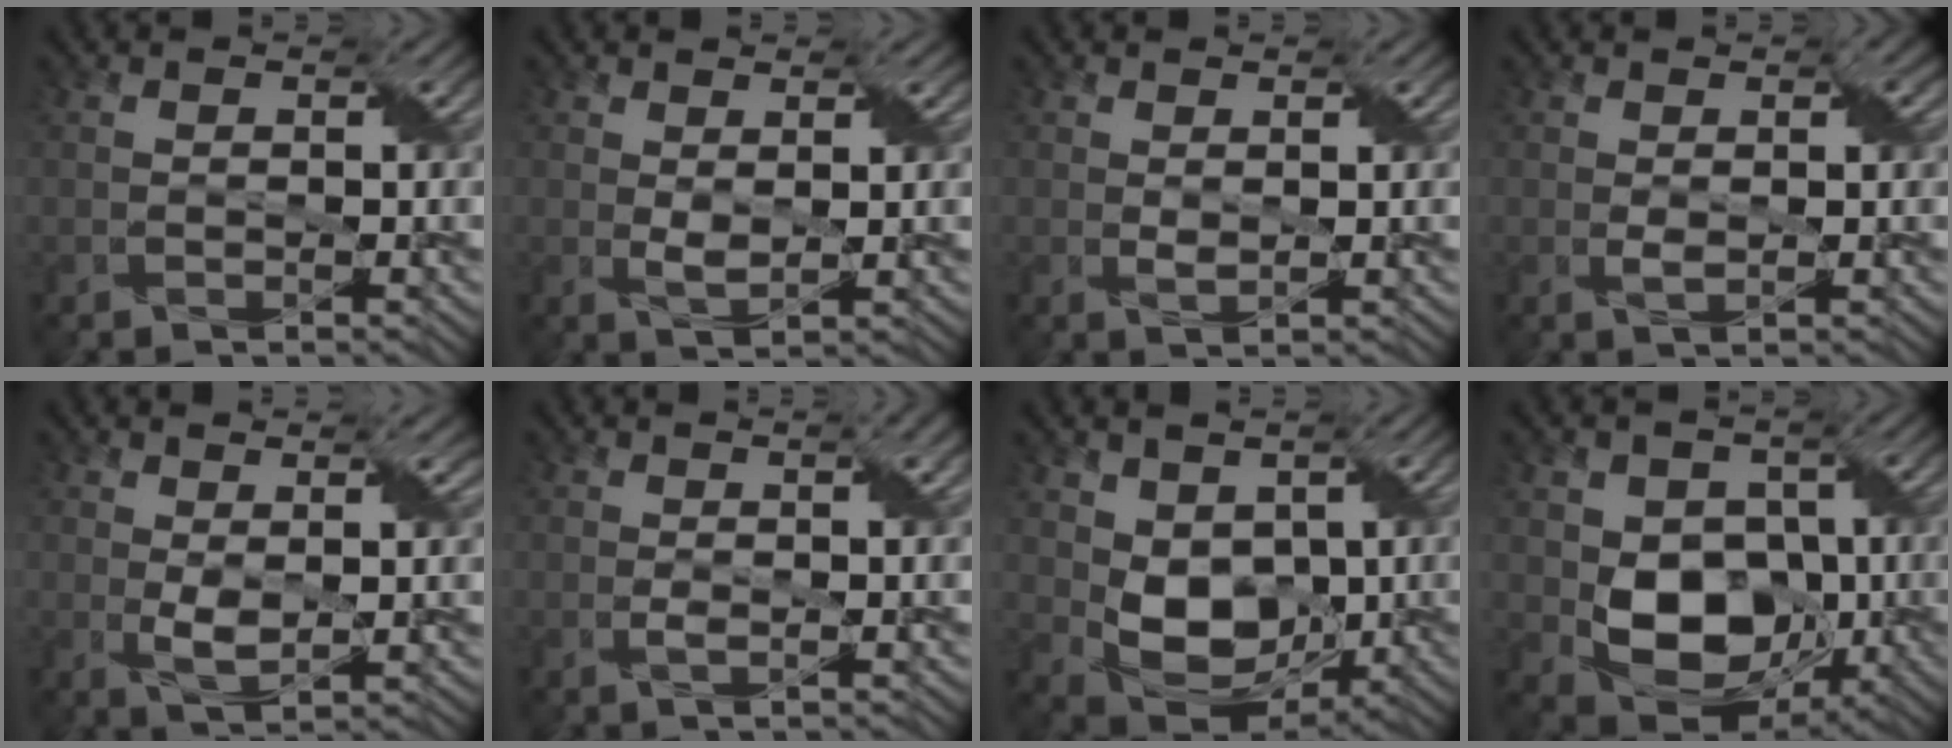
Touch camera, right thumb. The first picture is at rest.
{"total": 2.4, "force": [1.0, 1.2, 1.8], "torque": [-0.045, -0.003, 0.021]}
{"total": 1.2, "force": [0.6, 0.6, 0.9], "torque": [-0.022, -0.002, 0.015]}
{"total": 1.9, "force": [0.5, 0.8, 1.7], "torque": [-0.033, 0.000, 0.012]}
{"total": 3.9, "force": [1.2, 1.7, 3.3], "torque": [-0.073, -0.003, 0.024]}
{"total": 2.9, "force": [0.8, 0.6, 2.7], "torque": [-0.047, 0.006, 0.013]}
{"total": 7.8, "force": [1.2, 5.7, 5.1], "torque": [-0.116, -0.015, 0.024]}
{"total": 9.4, "force": [-0.6, 7.3, 5.9], "torque": [-0.103, -0.015, -0.014]}